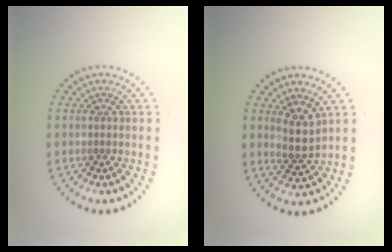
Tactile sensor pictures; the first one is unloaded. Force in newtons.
{"total": 2.6, "press": 2.2, "slide": 1.4}